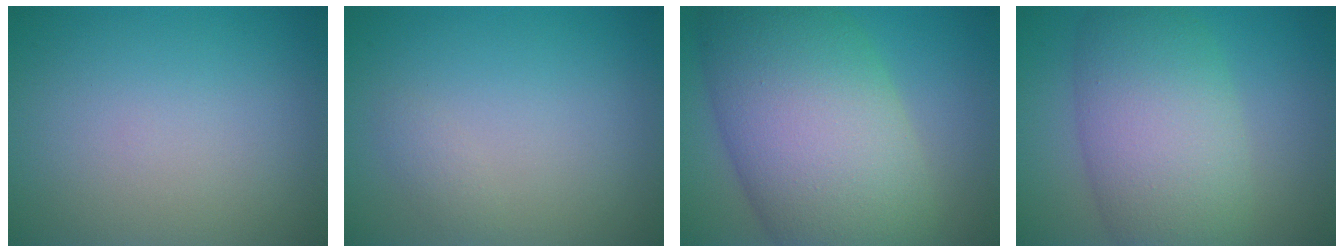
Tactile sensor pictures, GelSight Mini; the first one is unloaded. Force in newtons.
{"total": 0.8, "press": 0.8, "slide": 0.0}
{"total": 14.9, "press": 14.8, "slide": 0.4}
{"total": 8.9, "press": 8.9, "slide": 0.4}